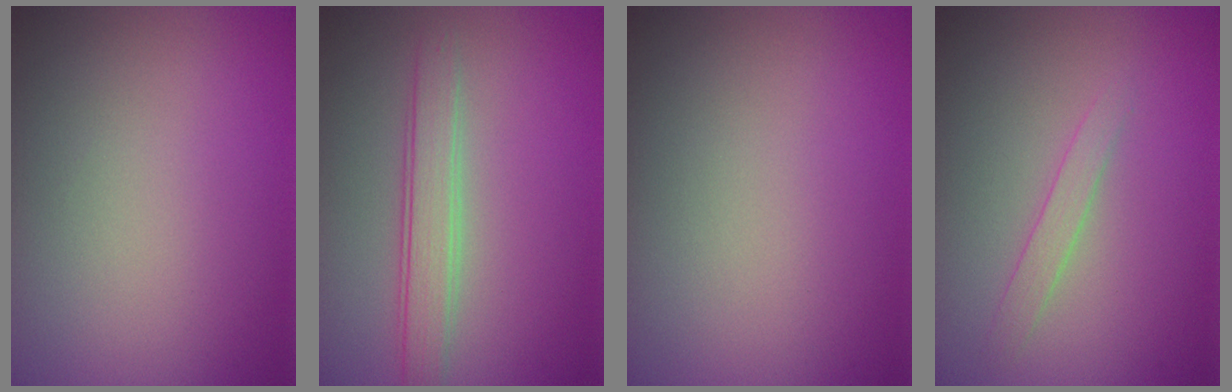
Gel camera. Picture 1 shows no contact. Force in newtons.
{"total": 2.9, "press": 2.9, "slide": 0.1}
{"total": 0.0}
{"total": 1.3, "press": 1.3, "slide": 0.0}